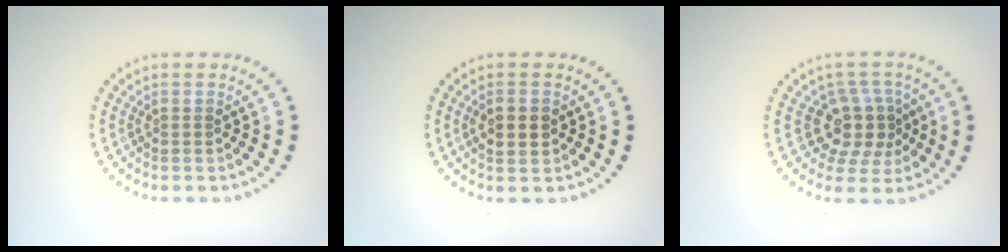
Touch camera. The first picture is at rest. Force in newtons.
{"total": 2.4, "press": 2.4, "slide": 0.1}
{"total": 4.0, "press": 3.3, "slide": 2.3}